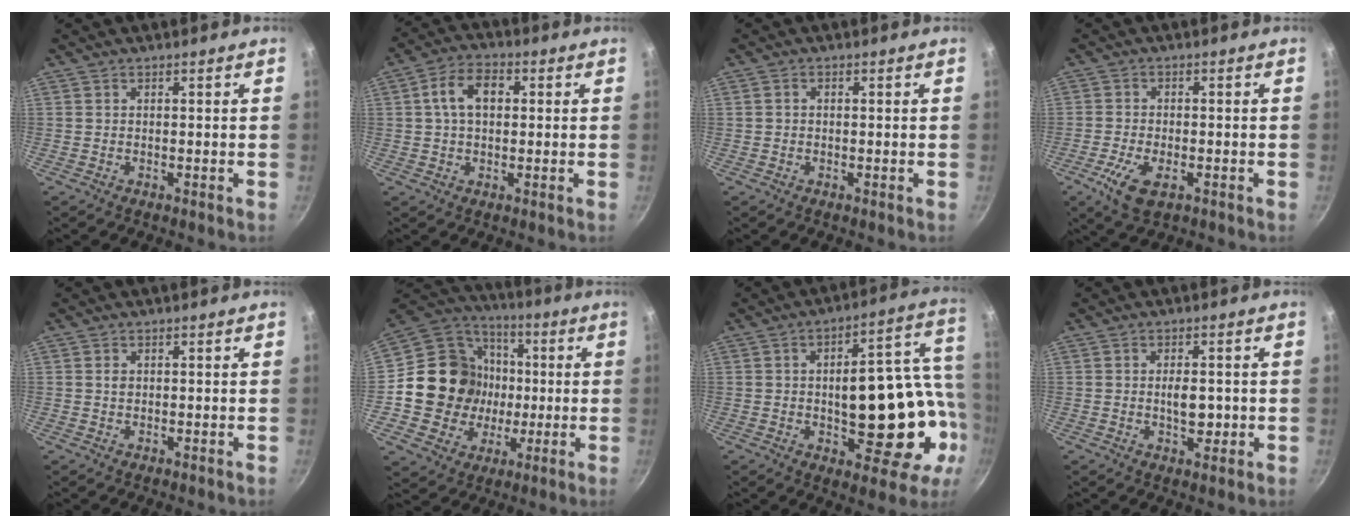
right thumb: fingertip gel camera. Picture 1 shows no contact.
{"total": 7.9, "force": [1.2, 5.2, 5.8], "torque": [-0.082, 0.018, 0.012]}
{"total": 0.9, "force": [-0.1, 0.7, 0.5], "torque": [-0.011, 0.007, -0.001]}
{"total": 7.0, "force": [-2.9, 3.4, 5.3], "torque": [-0.109, -0.001, -0.053]}
{"total": 1.1, "force": [0.2, 0.9, 0.6], "torque": [-0.010, -0.002, 0.004]}
{"total": 19.4, "force": [-0.3, 17.8, 7.7], "torque": [-0.106, 0.025, 0.000]}
{"total": 22.0, "force": [-1.5, 11.4, 18.7], "torque": [-0.199, 0.035, -0.007]}
{"total": 4.9, "force": [-0.4, 2.6, 4.2], "torque": [-0.046, 0.000, -0.006]}